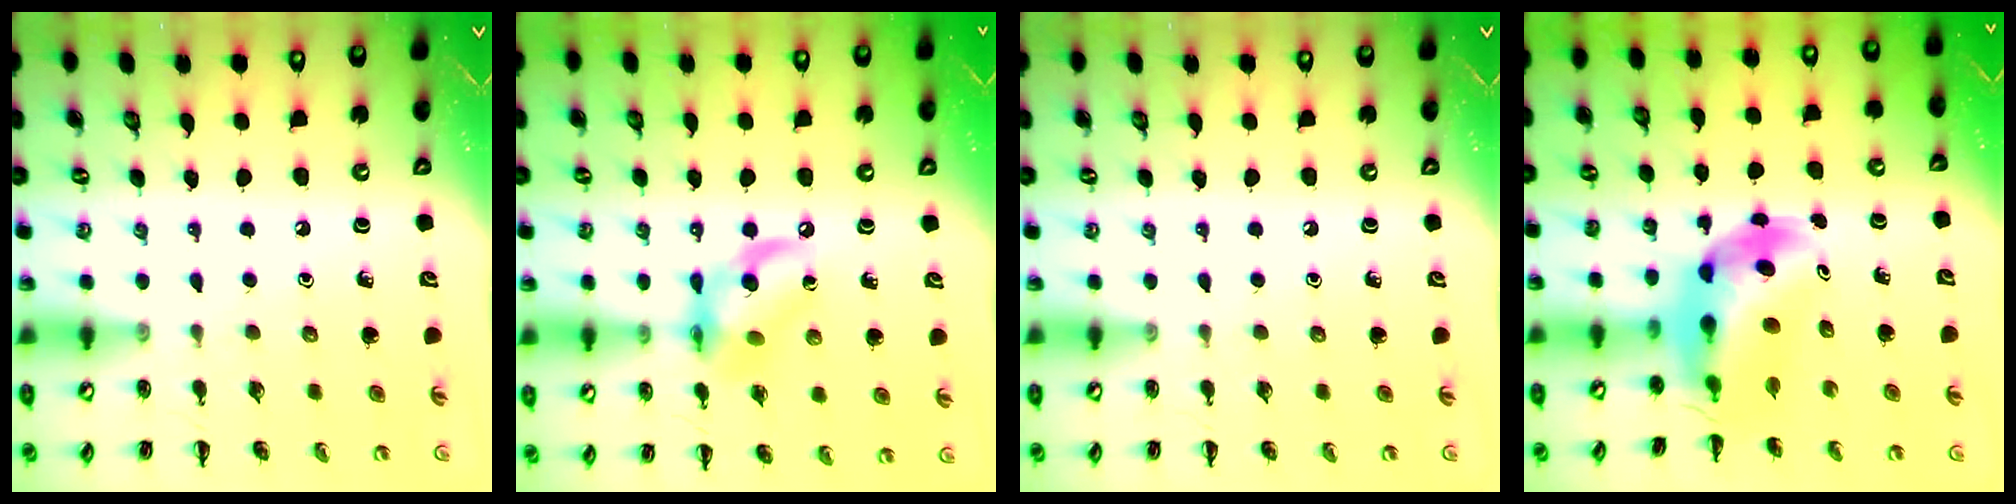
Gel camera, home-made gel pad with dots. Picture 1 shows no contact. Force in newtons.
{"total": 12.1, "press": 11.8, "slide": 2.8}
{"total": 0.0}
{"total": 7.6, "press": 7.2, "slide": 2.5}